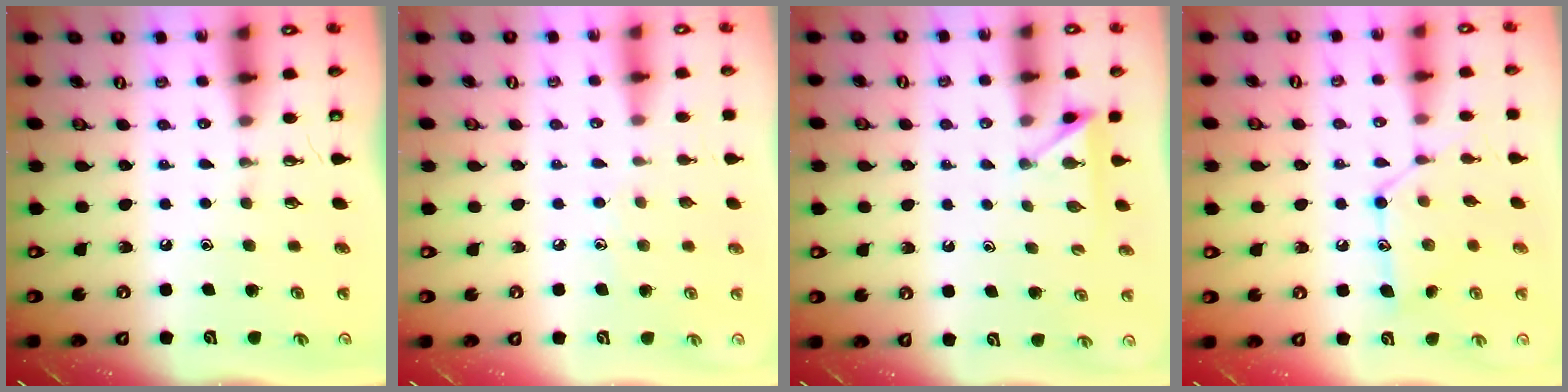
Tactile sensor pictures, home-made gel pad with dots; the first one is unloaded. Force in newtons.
{"total": 4.1, "press": 4.1, "slide": 0.5}
{"total": 3.0, "press": 3.0, "slide": 0.4}
{"total": 12.8, "press": 12.8, "slide": 0.4}